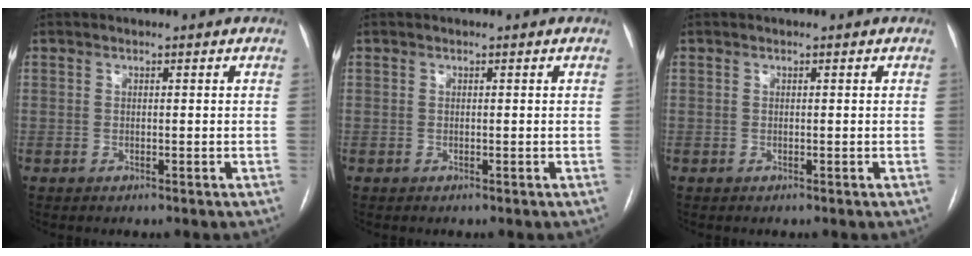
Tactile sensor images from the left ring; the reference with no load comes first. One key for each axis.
{"total": 0.0}
{"total": 0.0}